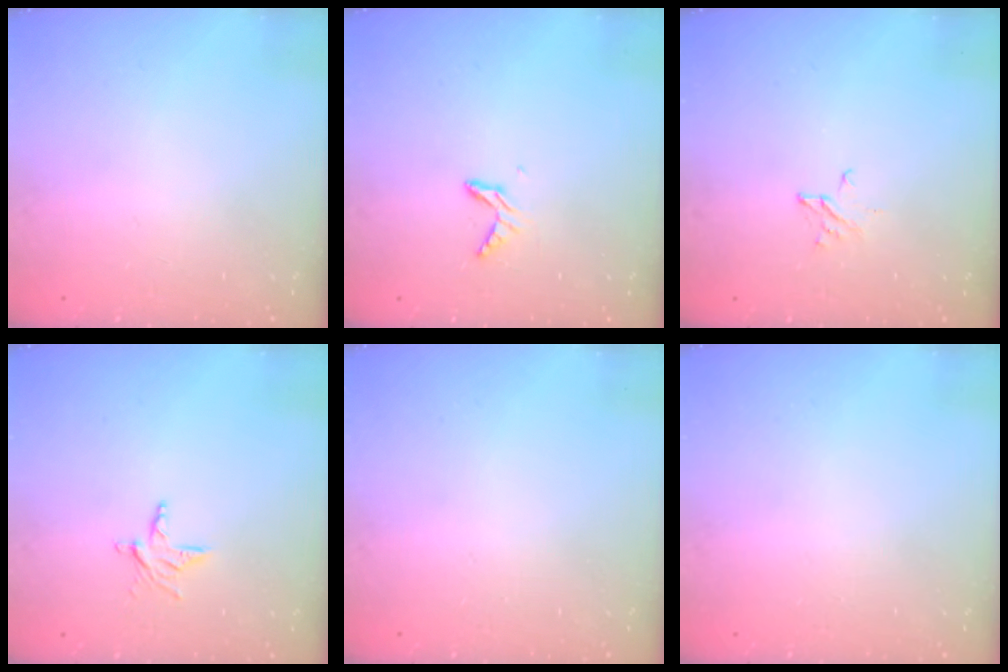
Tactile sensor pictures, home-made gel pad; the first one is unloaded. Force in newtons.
{"total": 5.5, "press": 5.4, "slide": 0.5}
{"total": 2.1, "press": 2.1, "slide": 0.2}
{"total": 4.0, "press": 4.0, "slide": 0.3}
{"total": 0.0}
{"total": 0.0}